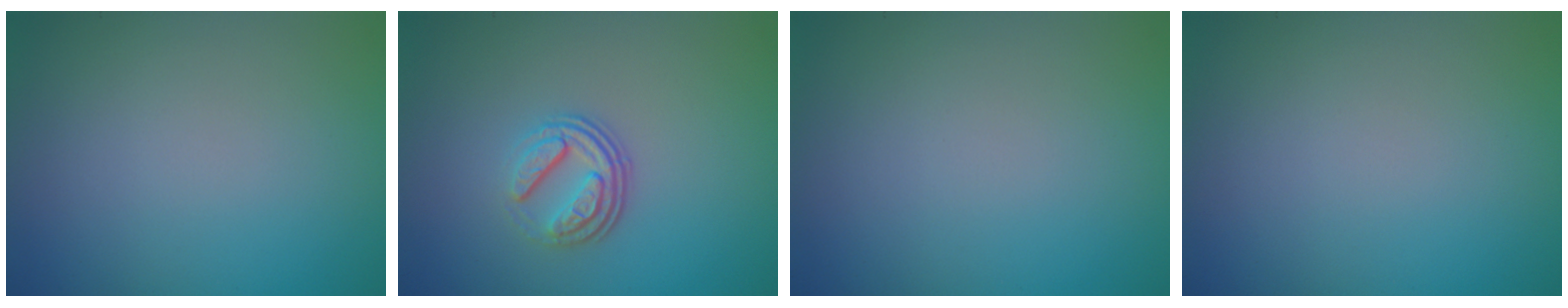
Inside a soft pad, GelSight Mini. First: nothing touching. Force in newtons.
{"total": 3.5, "press": 2.4, "slide": 2.5}
{"total": 0.0}
{"total": 0.0}